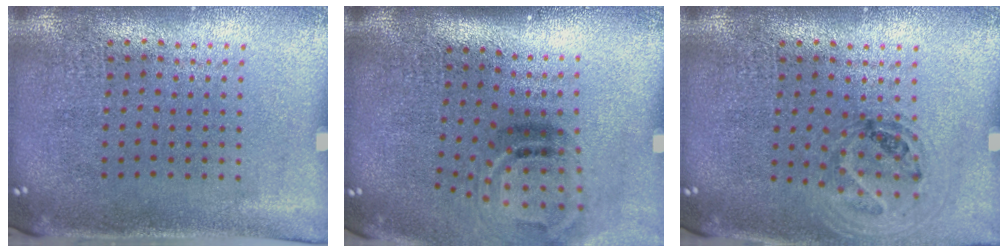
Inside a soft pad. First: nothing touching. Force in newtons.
{"total": 2.1, "press": 1.3, "slide": 1.7}
{"total": 0.9, "press": 0.9, "slide": 0.1}